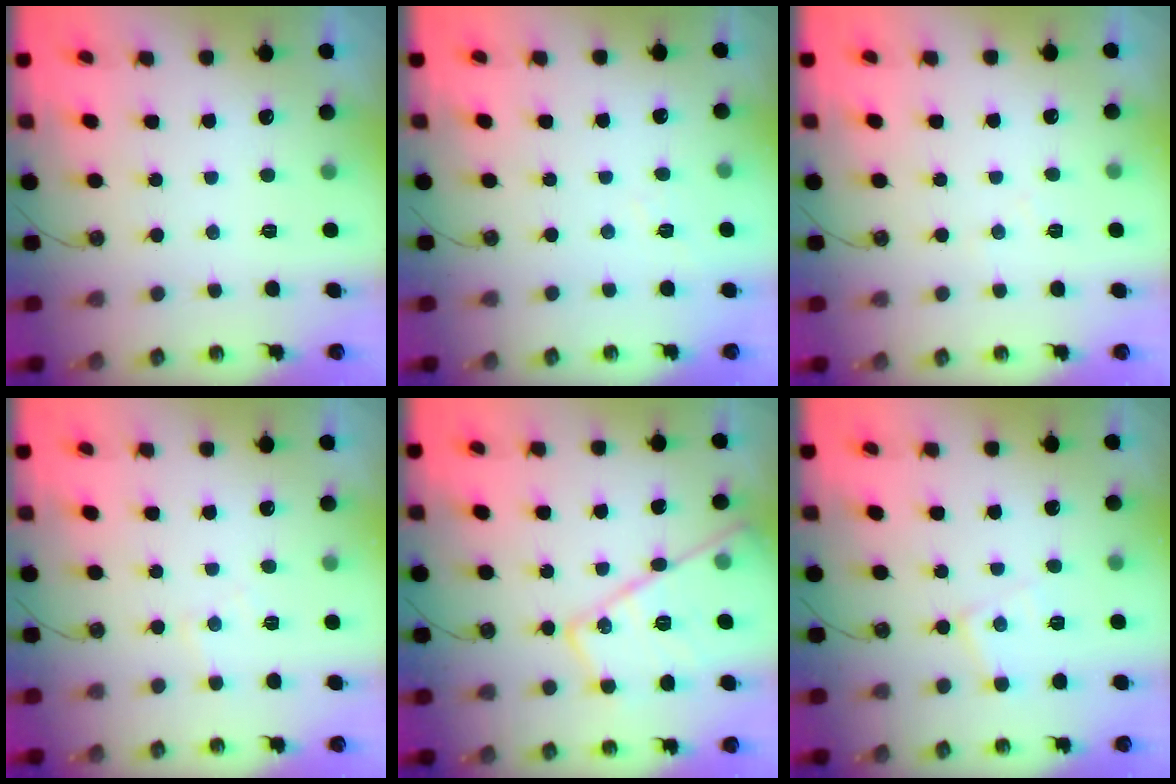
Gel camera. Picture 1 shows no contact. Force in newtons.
{"total": 3.6, "press": 3.6, "slide": 0.4}
{"total": 4.6, "press": 4.5, "slide": 0.8}
{"total": 4.6, "press": 4.6, "slide": 0.7}
{"total": 19.1, "press": 19.0, "slide": 1.4}
{"total": 7.1, "press": 7.1, "slide": 0.5}